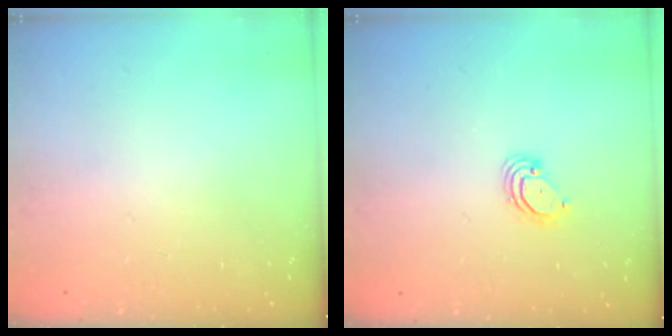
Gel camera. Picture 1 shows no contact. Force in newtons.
{"total": 3.7, "press": 3.7, "slide": 0.3}